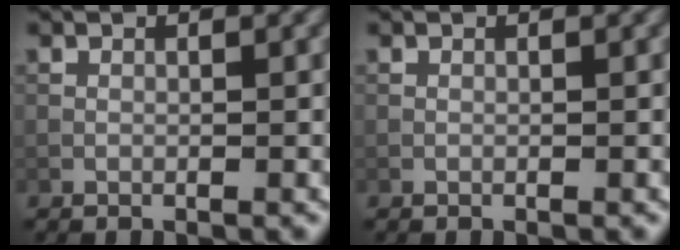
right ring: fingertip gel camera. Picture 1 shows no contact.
{"total": 0.0}